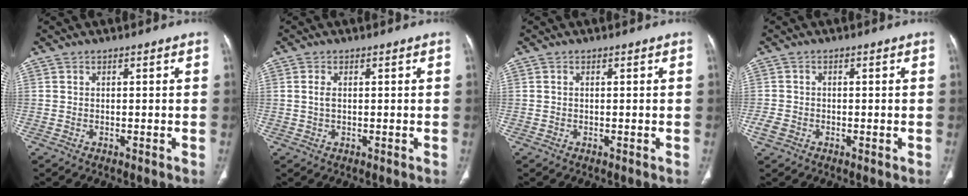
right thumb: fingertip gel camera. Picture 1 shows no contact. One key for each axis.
{"total": 1.9, "fx": 0.3, "fy": 1.0, "fz": 1.5, "tx": -0.036, "ty": 0.002, "tz": 0.008}
{"total": 0.0}
{"total": 2.4, "fx": -1.1, "fy": 1.8, "fz": 1.2, "tx": -0.025, "ty": 0.003, "tz": -0.020}